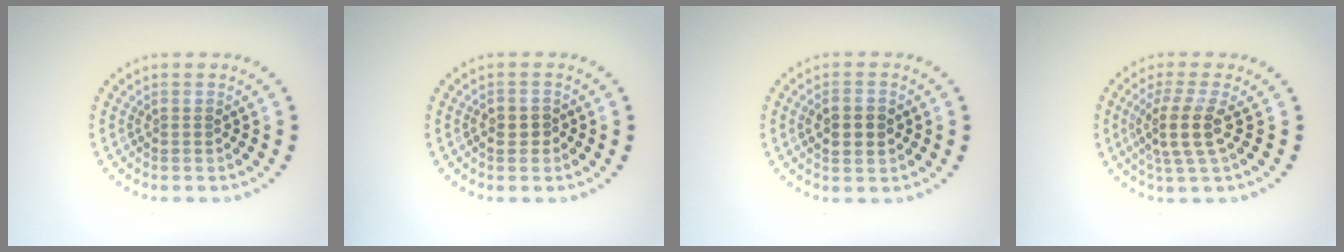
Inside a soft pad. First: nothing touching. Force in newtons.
{"total": 1.1, "press": 1.0, "slide": 0.4}
{"total": 2.5, "press": 2.5, "slide": 0.1}
{"total": 3.5, "press": 2.7, "slide": 2.2}